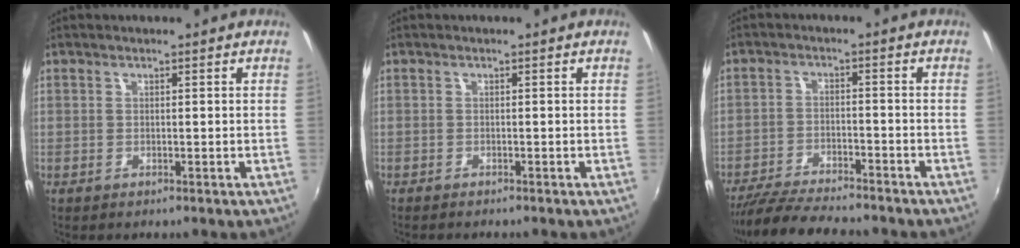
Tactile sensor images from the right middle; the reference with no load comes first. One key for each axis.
{"total": 1.2, "fx": -1.1, "fy": 0.2, "fz": 0.3, "tx": -0.008, "ty": -0.008, "tz": -0.020}
{"total": 12.2, "fx": -10.9, "fy": 2.3, "fz": 5.1, "tx": -0.125, "ty": -0.015, "tz": -0.184}